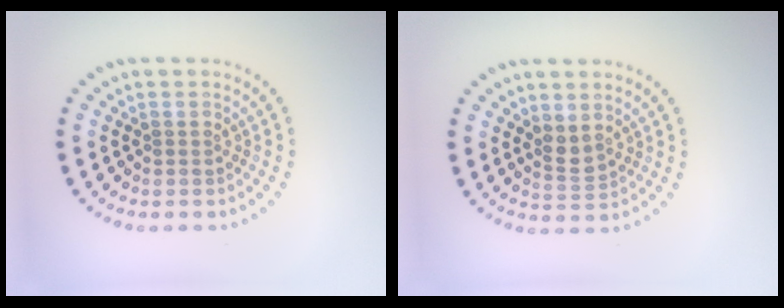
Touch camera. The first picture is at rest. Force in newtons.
{"total": 1.6, "press": 1.3, "slide": 1.0}